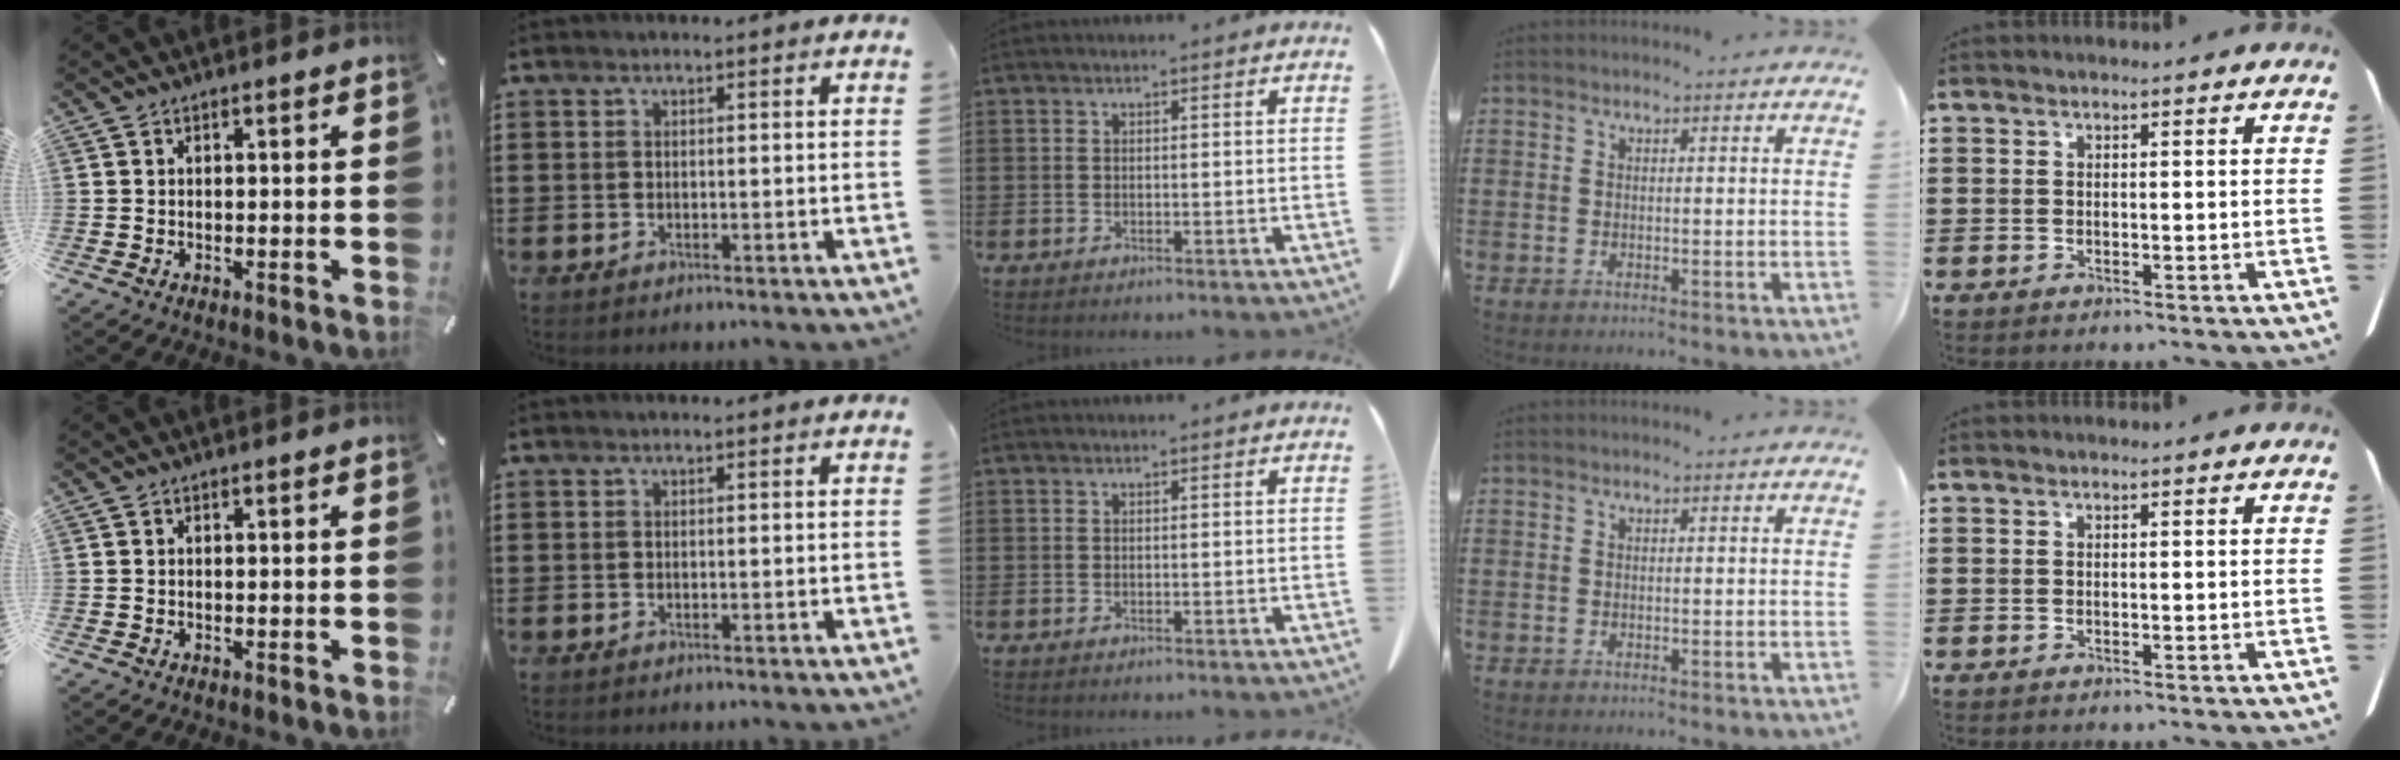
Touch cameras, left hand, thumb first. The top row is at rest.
{}